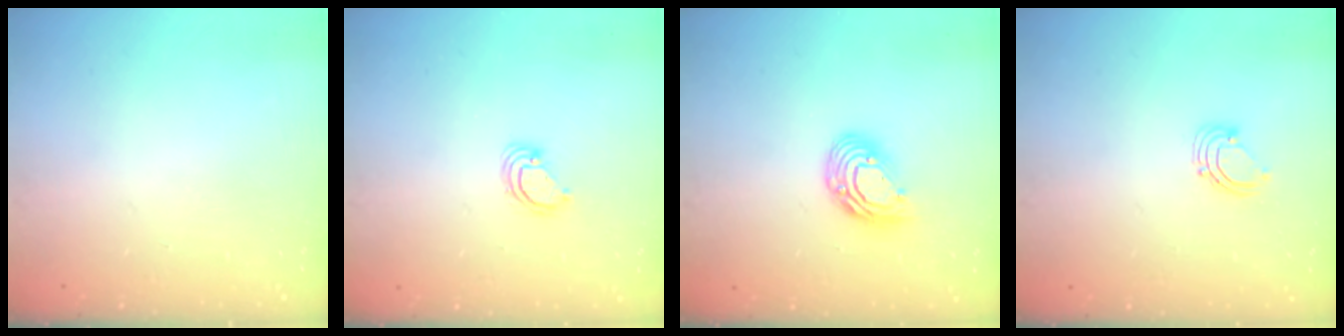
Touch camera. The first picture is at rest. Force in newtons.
{"total": 3.8, "press": 3.8, "slide": 0.1}
{"total": 10.3, "press": 10.3, "slide": 1.1}
{"total": 2.9, "press": 2.9, "slide": 0.2}